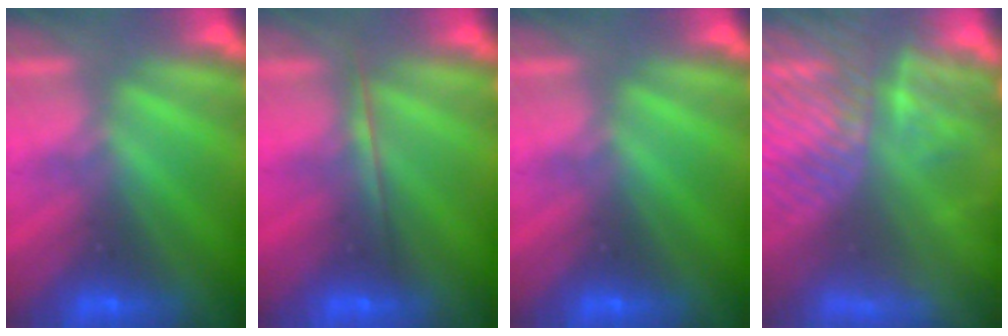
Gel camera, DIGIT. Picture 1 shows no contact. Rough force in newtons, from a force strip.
{"total": 1.7}
{"total": 0.0}
{"total": 6.6}